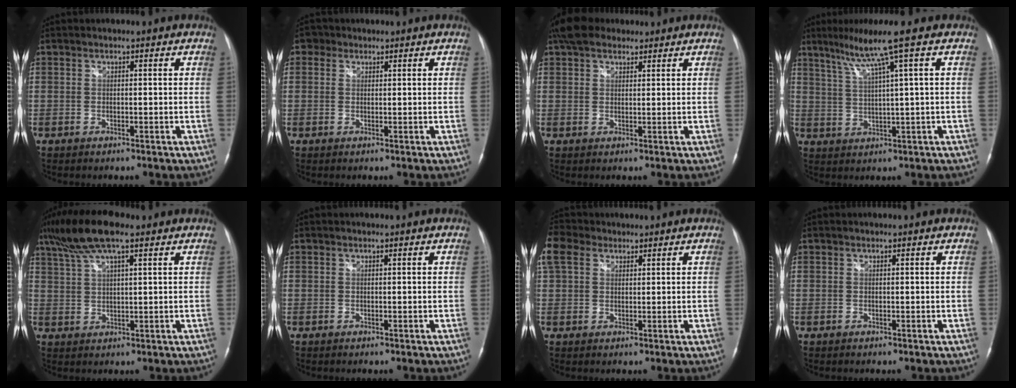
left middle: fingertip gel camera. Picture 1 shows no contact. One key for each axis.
{"total": 2.0, "fx": 1.1, "fy": 1.7, "fz": 0.3, "tx": 0.001, "ty": 0.006, "tz": 0.012}
{"total": 6.3, "fx": 5.0, "fy": 3.1, "fz": 2.4, "tx": -0.051, "ty": 0.031, "tz": 0.093}
{"total": 7.3, "fx": 4.1, "fy": -2.0, "fz": 5.7, "tx": -0.109, "ty": 0.004, "tz": 0.077}
{"total": 9.4, "fx": 6.5, "fy": 1.8, "fz": 6.5, "tx": -0.136, "ty": 0.023, "tz": 0.118}
{"total": 0.0}
{"total": 6.1, "fx": 3.8, "fy": 3.9, "fz": 2.8, "tx": -0.088, "ty": 0.034, "tz": 0.082}
{"total": 0.0}